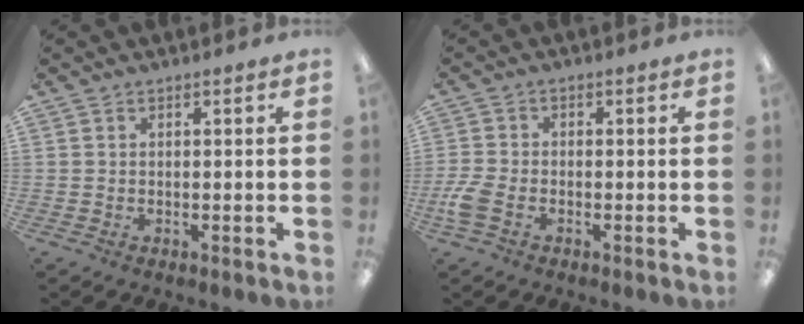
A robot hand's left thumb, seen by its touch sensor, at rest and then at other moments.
{"total": 4.6, "force": [-1.7, 2.8, 3.2], "torque": [-0.076, 0.002, -0.036]}